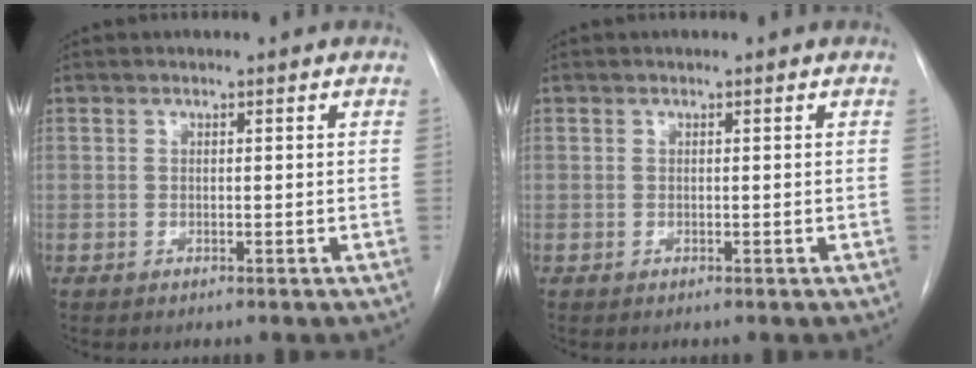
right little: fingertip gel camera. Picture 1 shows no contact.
{"total": 0.0}